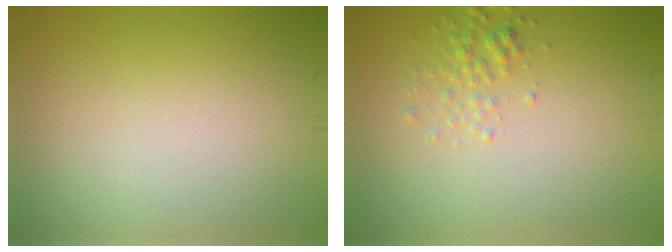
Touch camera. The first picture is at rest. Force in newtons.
{"total": 1.6, "press": 1.6, "slide": 0.1}